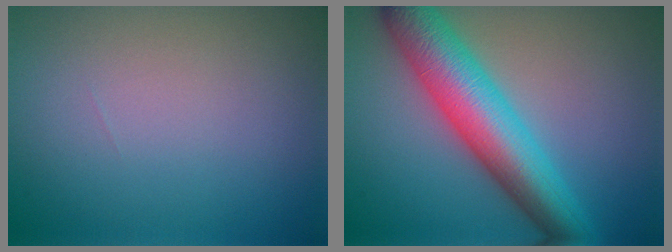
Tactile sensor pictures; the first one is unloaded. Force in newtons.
{"total": 8.9, "press": 8.9, "slide": 0.1}